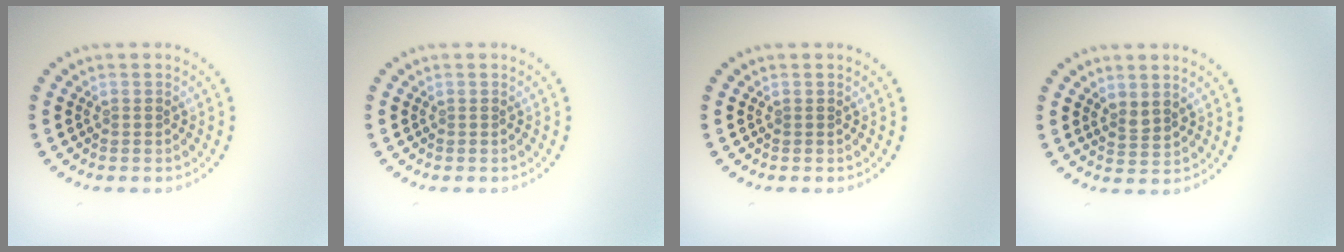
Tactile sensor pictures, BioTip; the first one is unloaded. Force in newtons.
{"total": 0.0}
{"total": 0.0}
{"total": 1.5, "press": 1.3, "slide": 0.8}